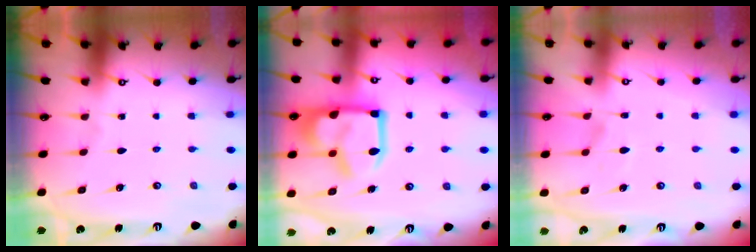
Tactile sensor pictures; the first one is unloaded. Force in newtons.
{"total": 14.4, "press": 14.3, "slide": 2.0}
{"total": 6.1, "press": 5.9, "slide": 1.3}